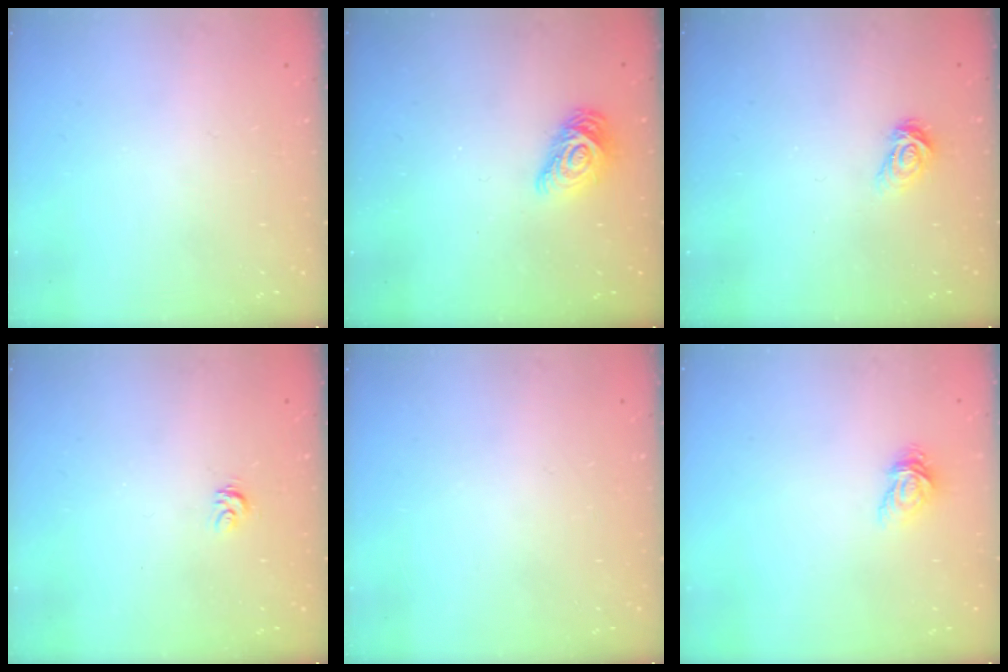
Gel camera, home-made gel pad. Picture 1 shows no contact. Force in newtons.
{"total": 10.5, "press": 10.5, "slide": 0.4}
{"total": 3.9, "press": 3.9, "slide": 0.4}
{"total": 3.9, "press": 3.9, "slide": 0.2}
{"total": 0.0}
{"total": 3.8, "press": 3.8, "slide": 0.4}